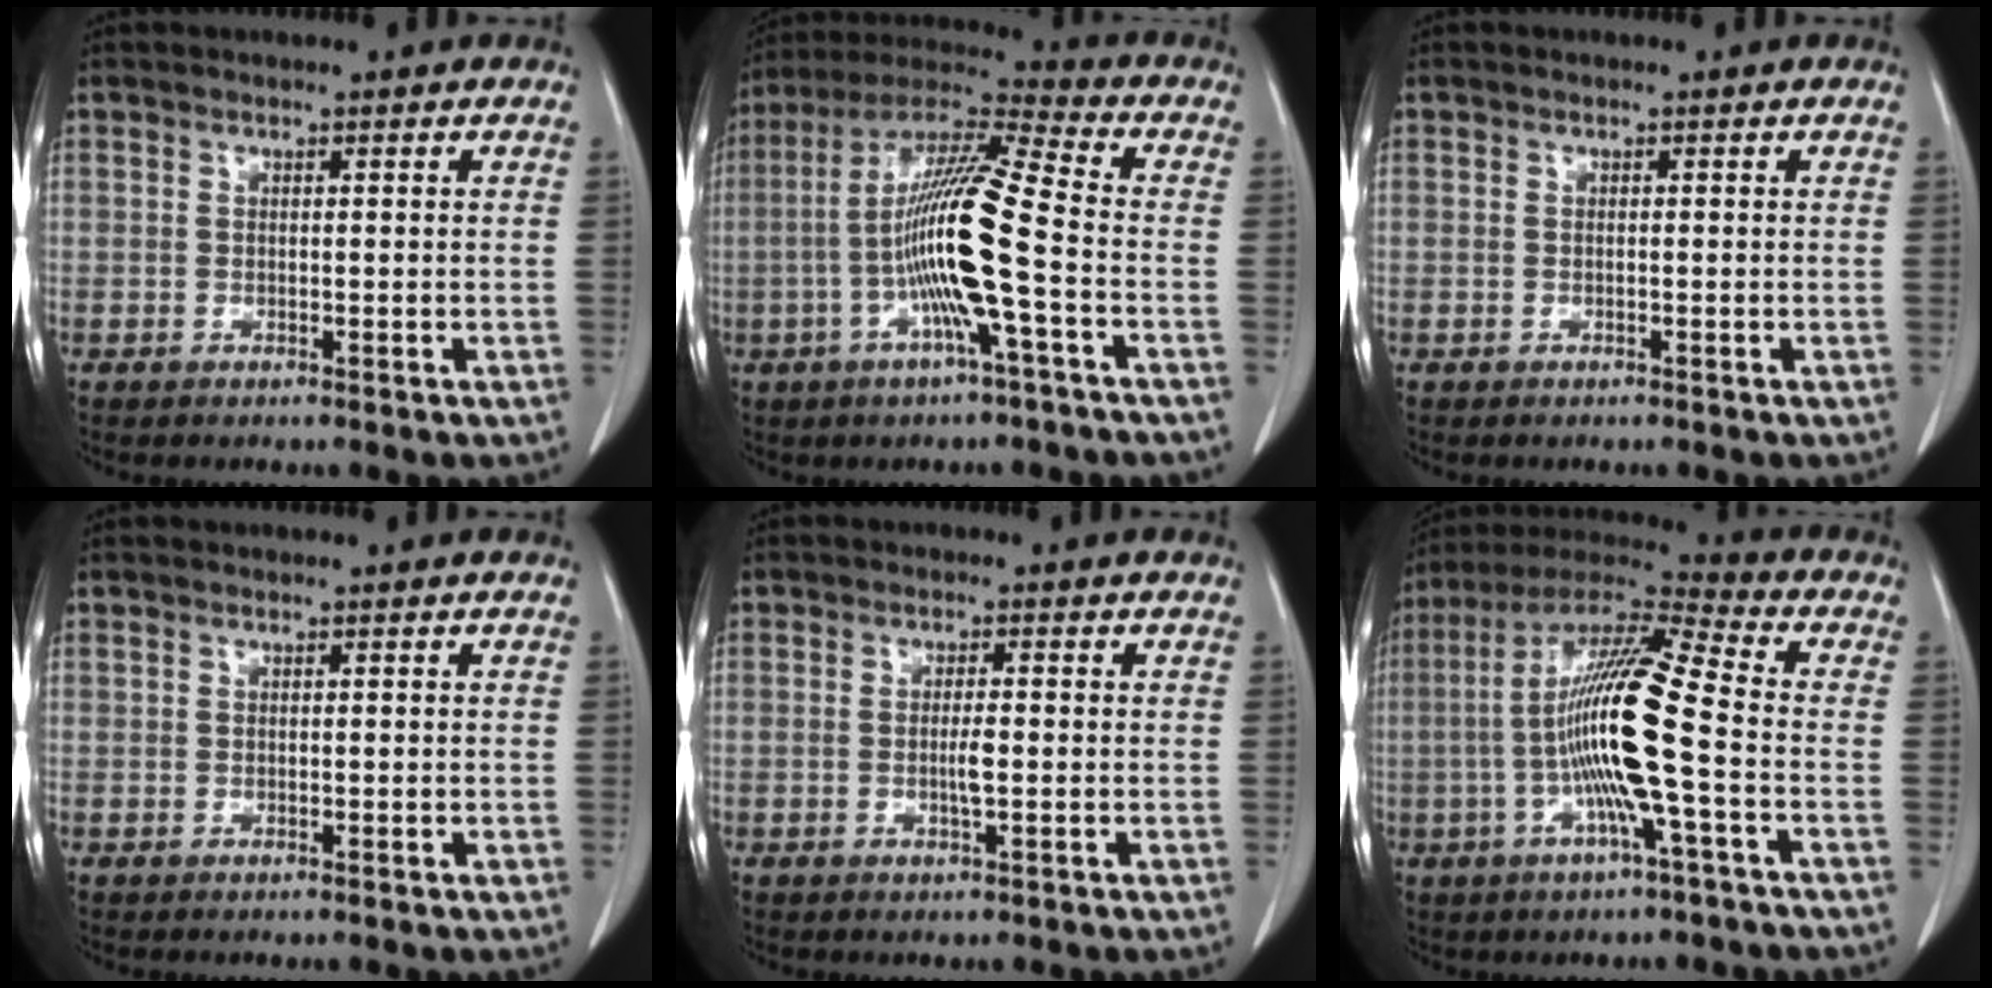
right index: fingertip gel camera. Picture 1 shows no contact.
{"total": 15.2, "force": [-3.0, -0.1, 15.0], "torque": [-0.291, 0.006, -0.066]}
{"total": 0.0}
{"total": 0.0}
{"total": 2.5, "force": [-0.3, 0.3, 2.5], "torque": [-0.046, 0.000, -0.002]}
{"total": 16.4, "force": [-2.5, 0.5, 16.2], "torque": [-0.313, 0.005, -0.056]}